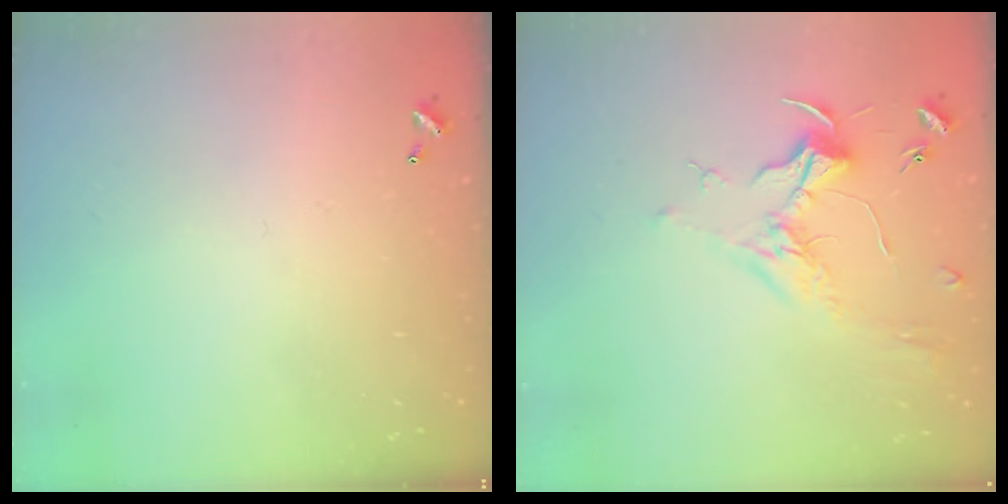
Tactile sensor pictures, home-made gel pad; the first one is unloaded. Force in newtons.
{"total": 2.0, "press": 1.8, "slide": 0.7}